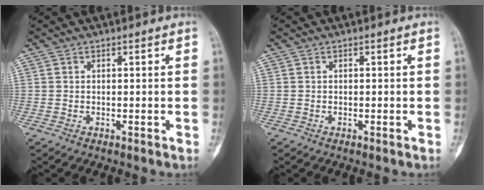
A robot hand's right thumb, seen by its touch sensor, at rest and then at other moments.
{"total": 0.0}